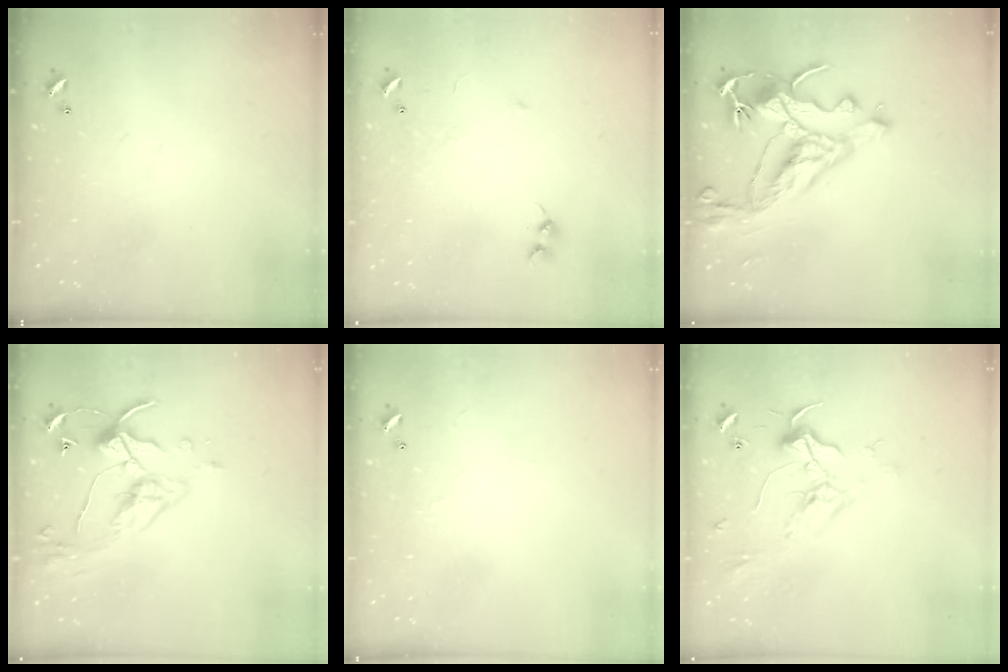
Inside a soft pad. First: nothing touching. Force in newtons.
{"total": 7.7, "press": 7.7, "slide": 0.5}
{"total": 10.4, "press": 10.2, "slide": 2.1}
{"total": 5.7, "press": 5.7, "slide": 0.7}
{"total": 0.5, "press": 0.3, "slide": 0.4}
{"total": 2.4, "press": 2.3, "slide": 0.7}